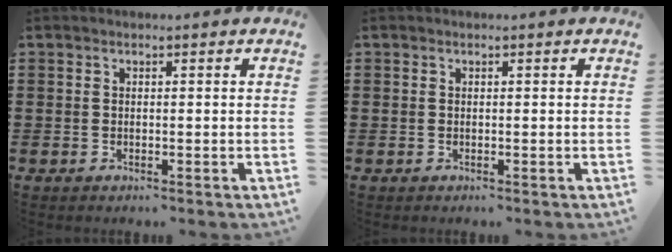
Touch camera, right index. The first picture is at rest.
{"total": 0.0}